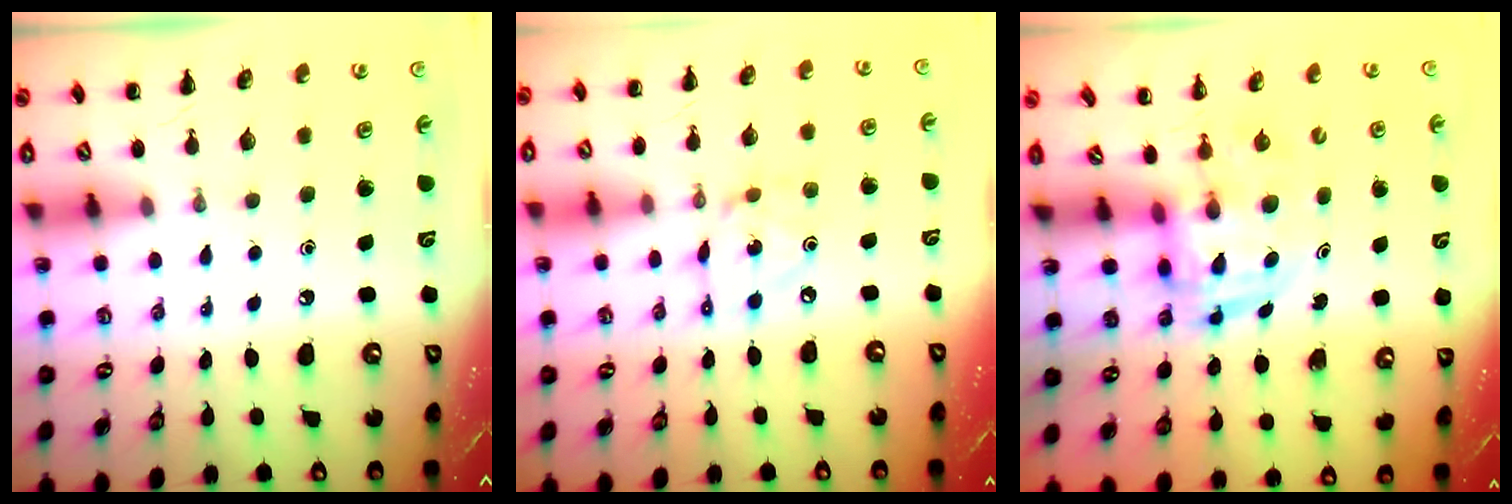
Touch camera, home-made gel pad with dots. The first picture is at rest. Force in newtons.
{"total": 4.5, "press": 4.5, "slide": 0.6}
{"total": 3.2, "press": 3.2, "slide": 0.7}